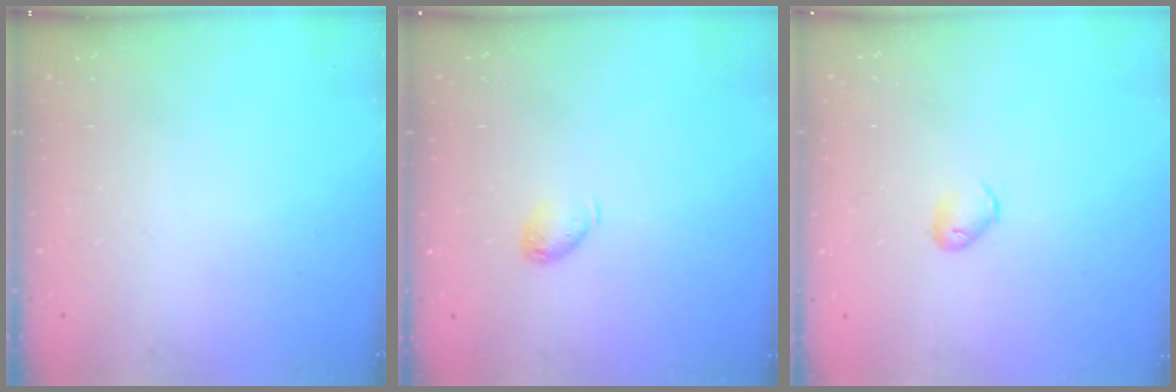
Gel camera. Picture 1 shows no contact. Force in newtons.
{"total": 5.0, "press": 5.0, "slide": 0.6}
{"total": 4.6, "press": 4.5, "slide": 1.1}